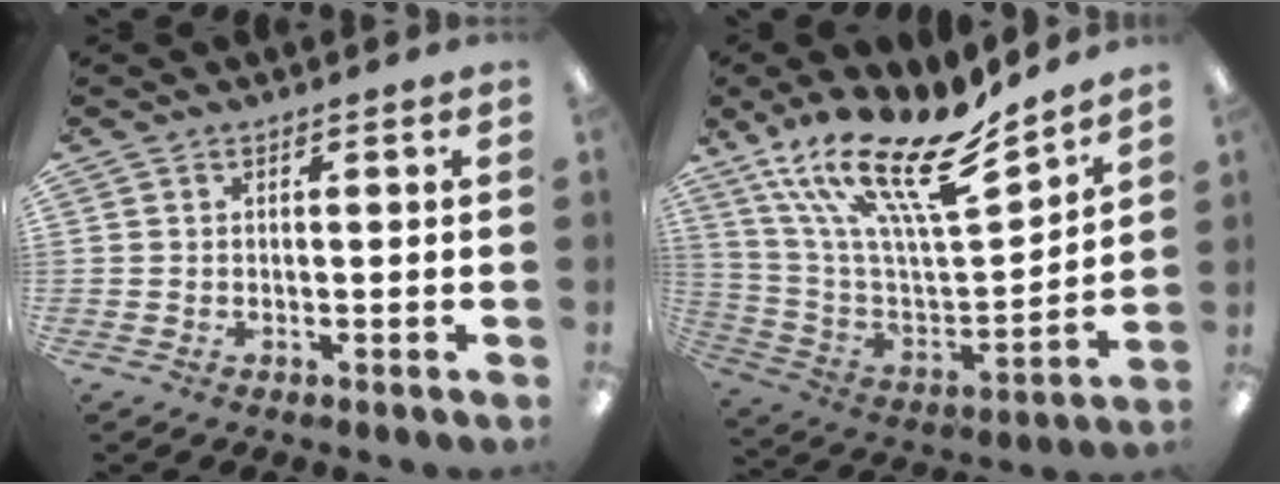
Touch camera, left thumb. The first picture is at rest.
{"total": 22.0, "force": [15.6, 6.5, 14.1], "torque": [-0.271, -0.112, 0.265]}